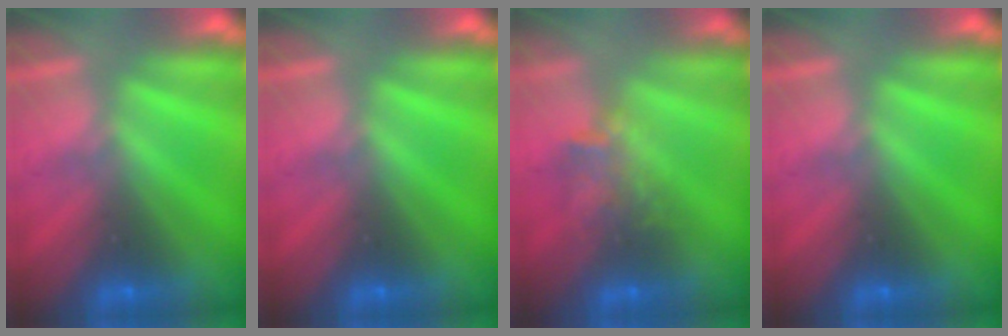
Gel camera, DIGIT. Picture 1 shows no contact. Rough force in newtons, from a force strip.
{"total": 0.0}
{"total": 3.9}
{"total": 0.0}